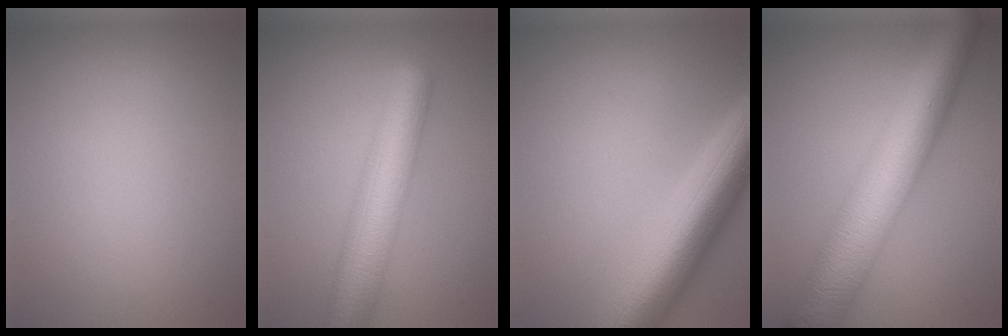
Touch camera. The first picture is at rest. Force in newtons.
{"total": 7.8, "press": 7.8, "slide": 0.2}
{"total": 10.2, "press": 10.2, "slide": 0.3}
{"total": 11.2, "press": 11.2, "slide": 0.1}